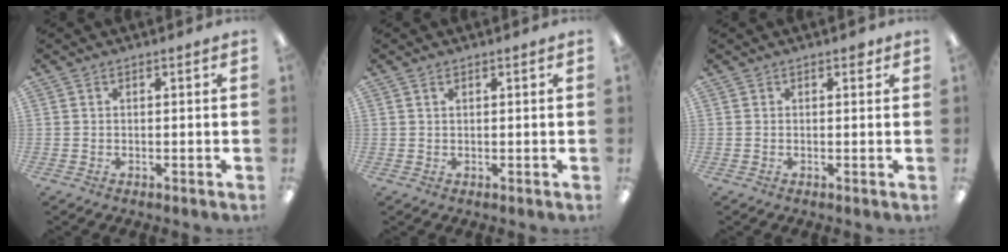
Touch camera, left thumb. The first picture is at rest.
{"total": 1.1, "force": [0.6, 0.6, 0.8], "torque": [-0.018, 0.003, 0.010]}
{"total": 1.3, "force": [0.8, 0.7, 0.8], "torque": [-0.002, -0.005, 0.010]}